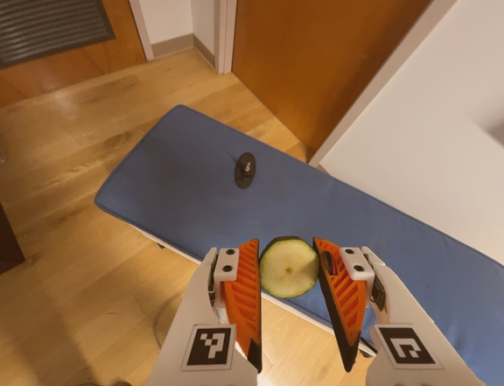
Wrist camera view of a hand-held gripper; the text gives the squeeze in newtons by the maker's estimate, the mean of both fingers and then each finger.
{"total": 10.9, "left": 11.6, "right": 10.2}